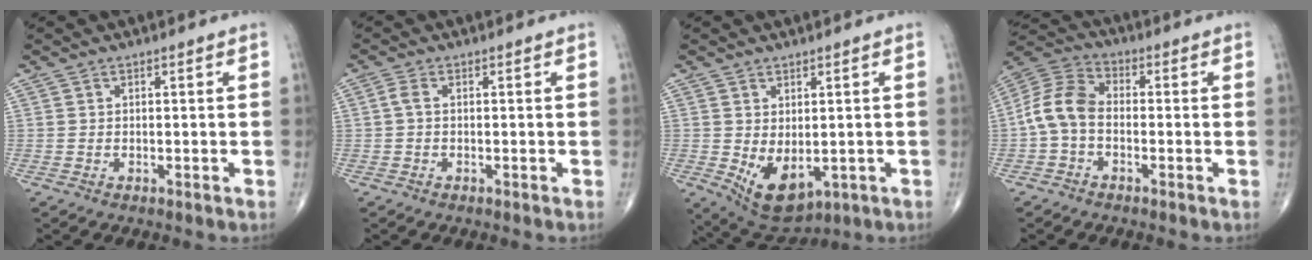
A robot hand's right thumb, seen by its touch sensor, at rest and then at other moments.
{"total": 1.5, "force": [0.0, 0.8, 1.3], "torque": [-0.030, 0.002, -0.004]}
{"total": 8.5, "force": [-1.2, 4.9, 6.8], "torque": [-0.099, -0.008, 0.005]}
{"total": 8.9, "force": [-1.5, 5.8, 6.5], "torque": [-0.128, 0.028, -0.045]}